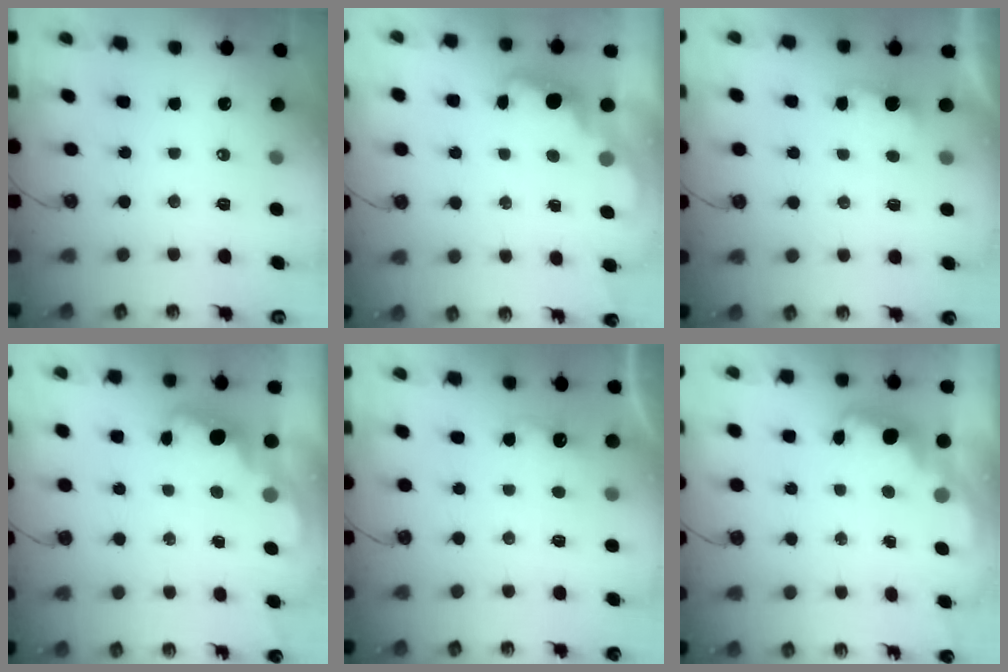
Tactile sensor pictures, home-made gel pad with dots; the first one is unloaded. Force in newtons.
{"total": 2.0, "press": 1.9, "slide": 0.5}
{"total": 2.3, "press": 2.1, "slide": 1.0}
{"total": 2.1, "press": 2.0, "slide": 0.6}
{"total": 2.4, "press": 2.2, "slide": 0.9}
{"total": 2.4, "press": 2.3, "slide": 0.5}